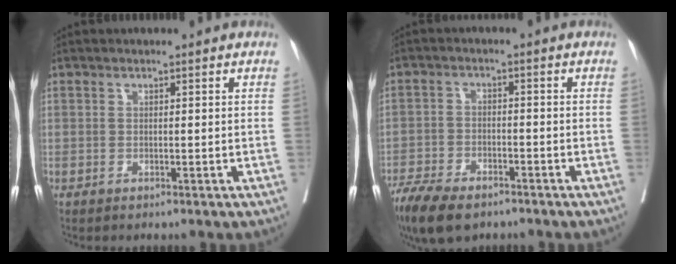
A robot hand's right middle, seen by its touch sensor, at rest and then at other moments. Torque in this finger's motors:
{"motor_torque": [0.11, -0.23, 0.16, 0.09]}